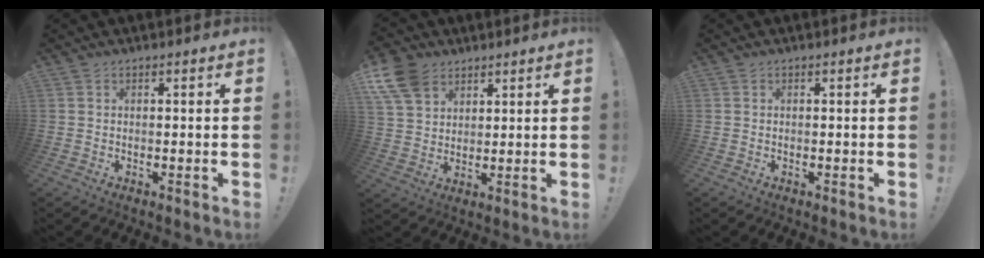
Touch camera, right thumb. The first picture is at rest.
{"total": 10.4, "force": [6.1, 7.1, 4.6], "torque": [-0.094, -0.027, 0.123]}
{"total": 0.0}